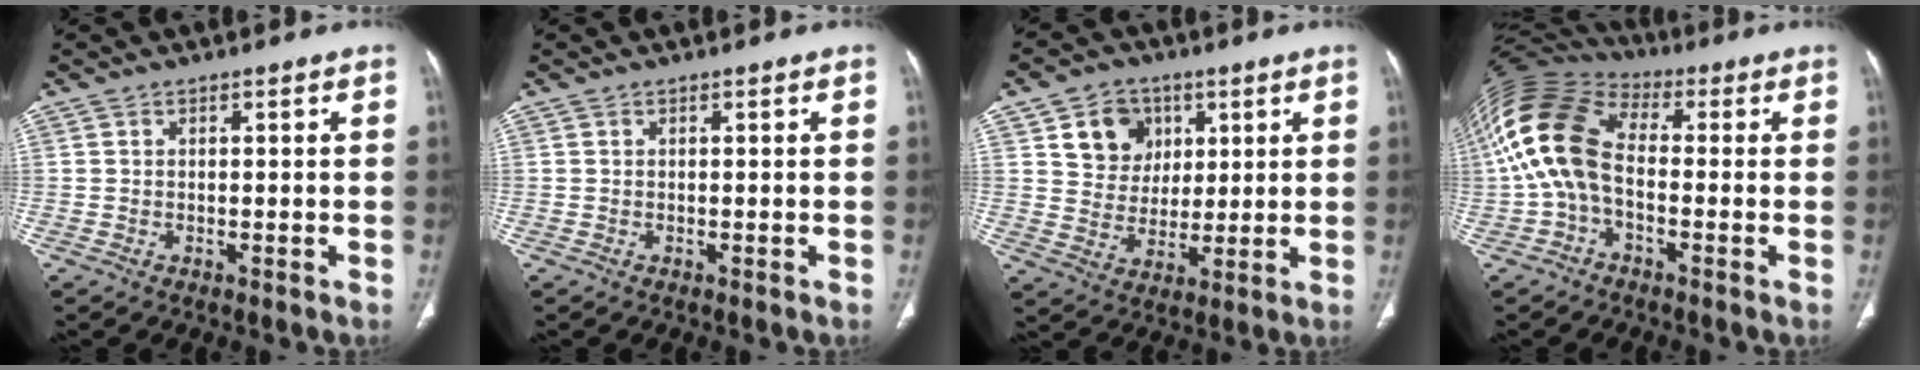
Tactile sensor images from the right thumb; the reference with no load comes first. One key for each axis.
{"total": 0.0}
{"total": 10.0, "fx": 4.0, "fy": 8.4, "fz": 3.6, "tx": -0.020, "ty": -0.014, "tz": 0.072}
{"total": 15.0, "fx": -0.9, "fy": 9.1, "fz": 11.8, "tx": -0.244, "ty": 0.038, "tz": -0.029}